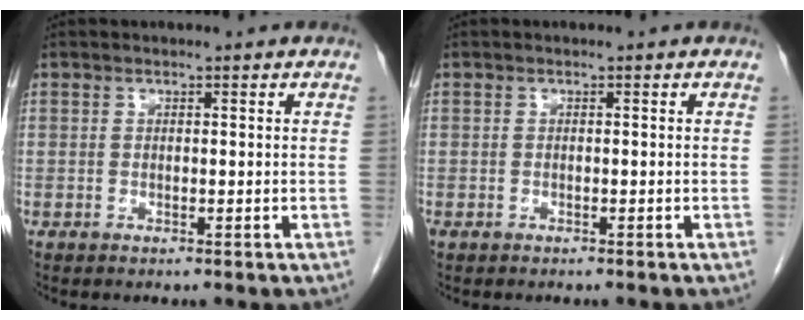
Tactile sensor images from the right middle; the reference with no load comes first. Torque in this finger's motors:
{"motor_torque": [0.02, 0.08, 0.00, 0.00]}